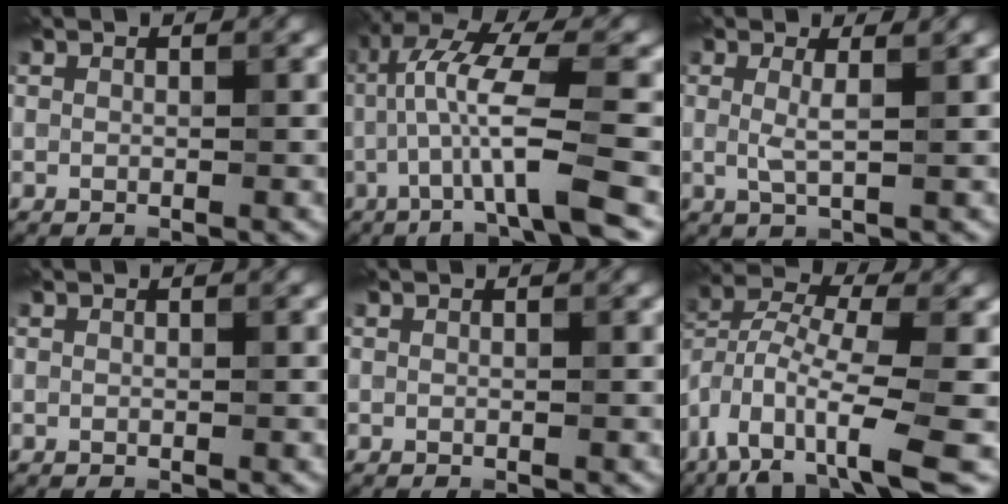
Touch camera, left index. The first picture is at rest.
{"total": 8.2, "force": [-1.3, 1.4, 8.0], "torque": [-0.150, 0.028, -0.025]}
{"total": 1.6, "force": [0.8, 0.2, 1.4], "torque": [-0.034, 0.003, 0.007]}
{"total": 0.0}
{"total": 0.0}
{"total": 9.1, "force": [-4.1, 3.0, 7.5], "torque": [-0.144, 0.004, -0.086]}